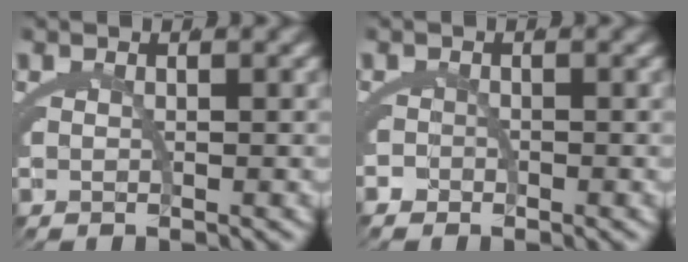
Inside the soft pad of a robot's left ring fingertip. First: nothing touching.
{"total": 1.0, "force": [-1.0, 0.3, -0.2], "torque": [0.007, -0.005, -0.019]}